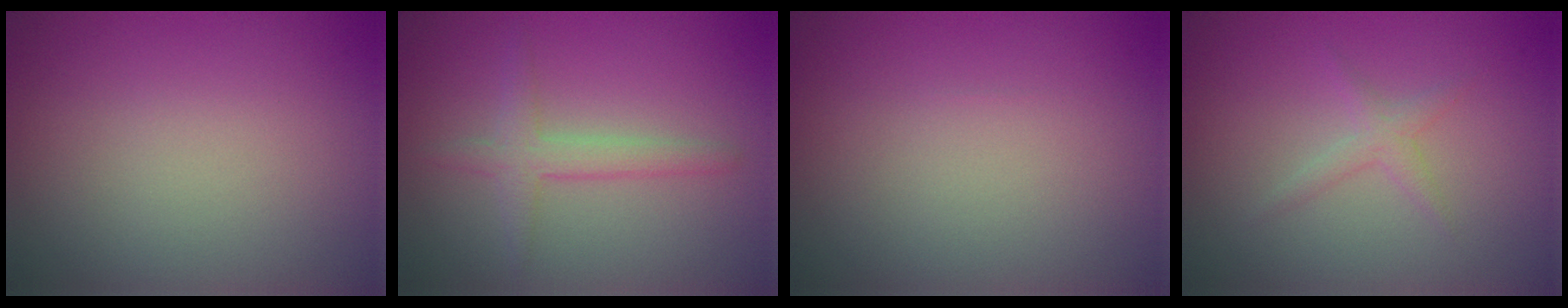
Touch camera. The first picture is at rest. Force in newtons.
{"total": 2.3, "press": 2.3, "slide": 0.1}
{"total": 0.0}
{"total": 1.3, "press": 1.3, "slide": 0.0}